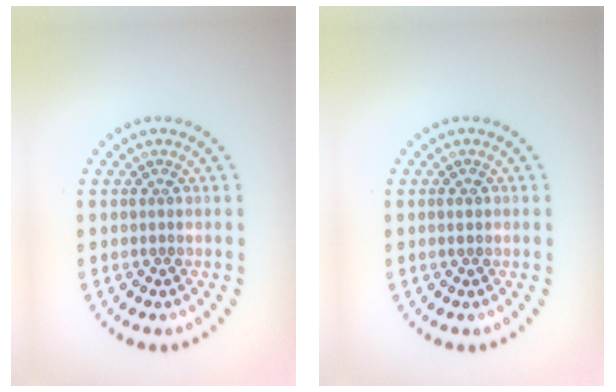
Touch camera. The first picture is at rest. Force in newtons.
{"total": 0.7, "press": 0.7, "slide": 0.1}